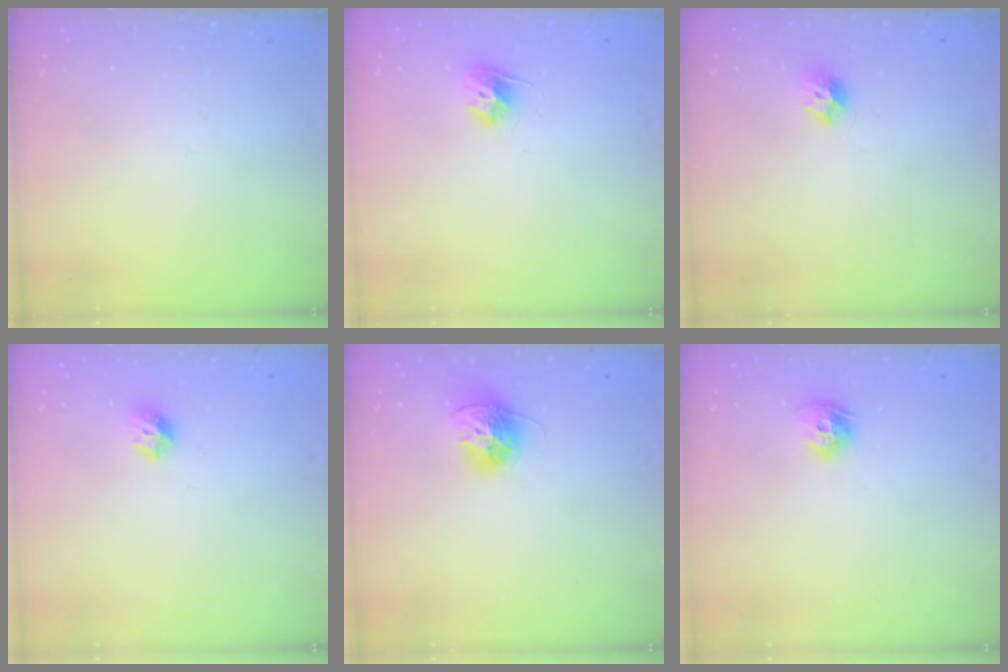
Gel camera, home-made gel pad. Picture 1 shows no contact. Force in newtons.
{"total": 8.3, "press": 8.2, "slide": 0.6}
{"total": 7.6, "press": 7.6, "slide": 0.4}
{"total": 8.2, "press": 8.1, "slide": 1.0}
{"total": 12.1, "press": 12.1, "slide": 0.5}
{"total": 7.8, "press": 7.8, "slide": 0.4}